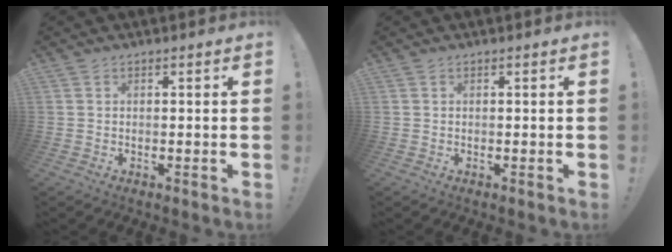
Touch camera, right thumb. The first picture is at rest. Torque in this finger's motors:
{"motor_torque": [0.00, 0.00, -0.13, 0.13, 0.00]}